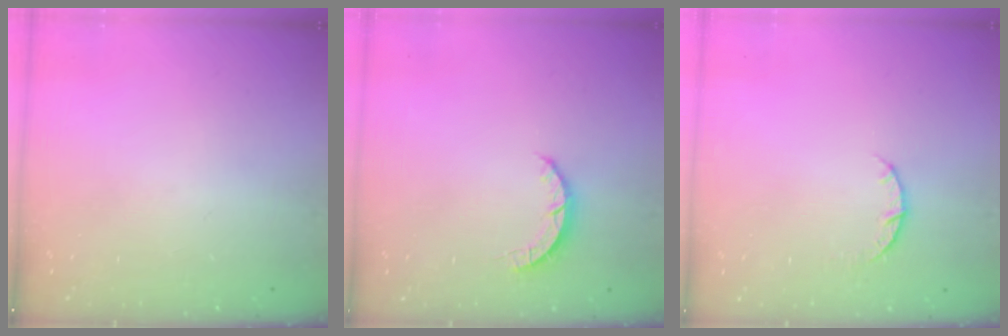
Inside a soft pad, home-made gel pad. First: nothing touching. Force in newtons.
{"total": 2.7, "press": 2.7, "slide": 0.4}
{"total": 4.3, "press": 4.2, "slide": 0.6}